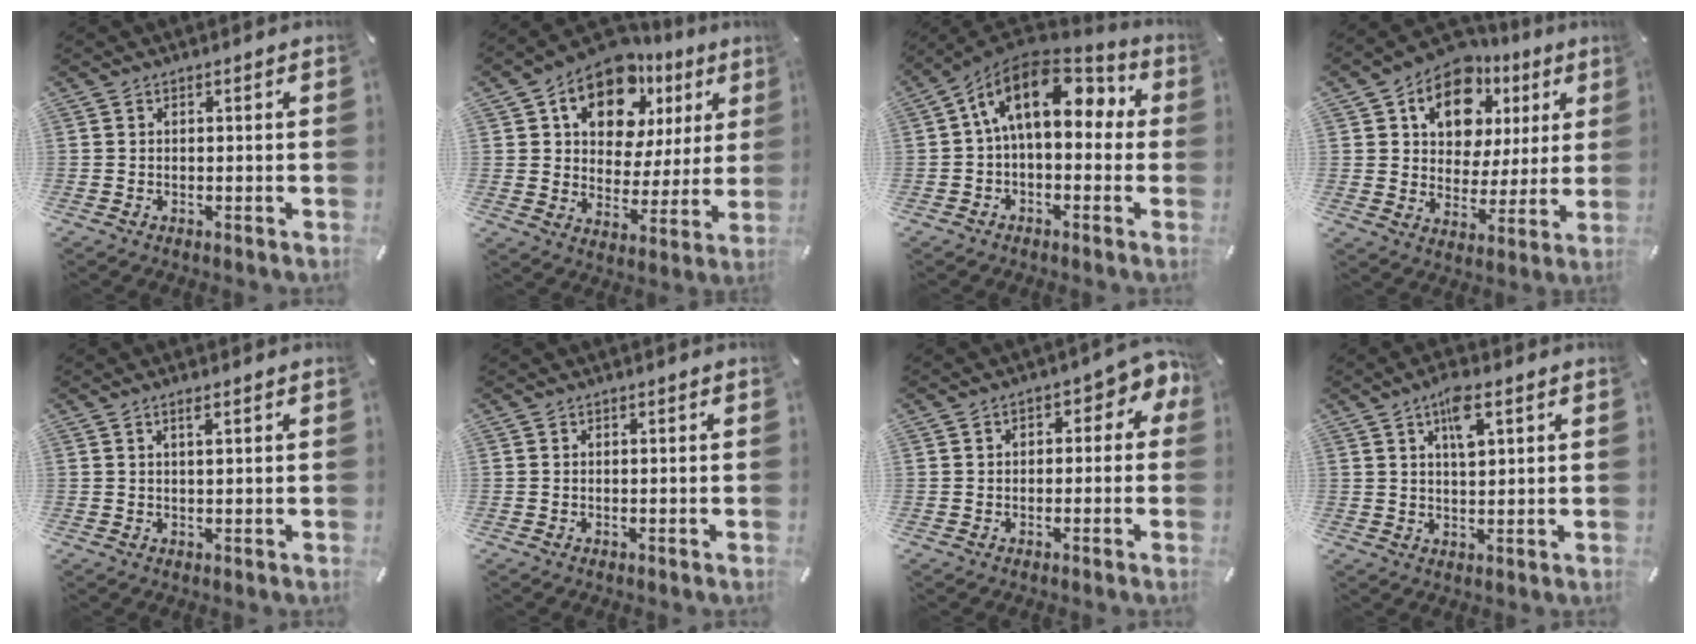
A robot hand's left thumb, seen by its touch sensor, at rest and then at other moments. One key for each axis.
{"total": 15.0, "fx": 8.7, "fy": 9.7, "fz": 7.4, "tx": -0.128, "ty": -0.046, "tz": 0.156}
{"total": 16.5, "fx": 4.7, "fy": 9.4, "fz": 12.7, "tx": -0.235, "ty": -0.017, "tz": 0.075}
{"total": 13.5, "fx": 6.6, "fy": 10.1, "fz": 6.0, "tx": -0.106, "ty": -0.031, "tz": 0.123}
{"total": 1.7, "fx": 0.8, "fy": 0.2, "fz": 1.5, "tx": -0.030, "ty": 0.000, "tz": 0.013}
{"total": 0.0}
{"total": 3.9, "fx": -0.5, "fy": 2.6, "fz": 2.9, "tx": -0.045, "ty": 0.015, "tz": -0.013}
{"total": 6.7, "fx": 3.3, "fy": 2.4, "fz": 5.3, "tx": -0.089, "ty": -0.003, "tz": 0.052}